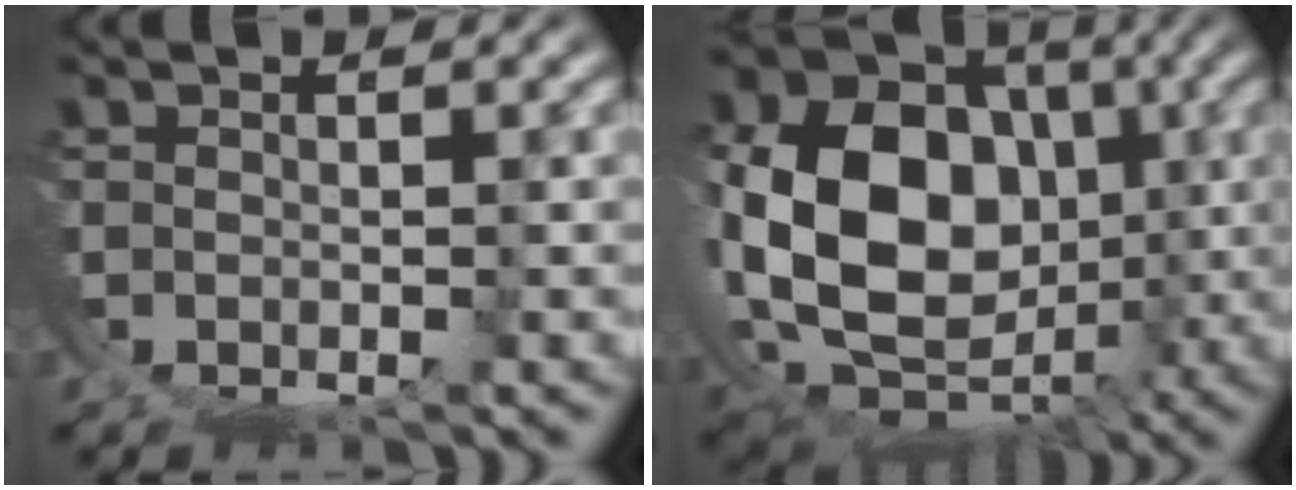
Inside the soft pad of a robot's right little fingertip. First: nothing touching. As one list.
[{"total": 17.2, "force": [-2.0, 12.9, 11.3], "torque": [-0.251, -0.079, -0.004]}]